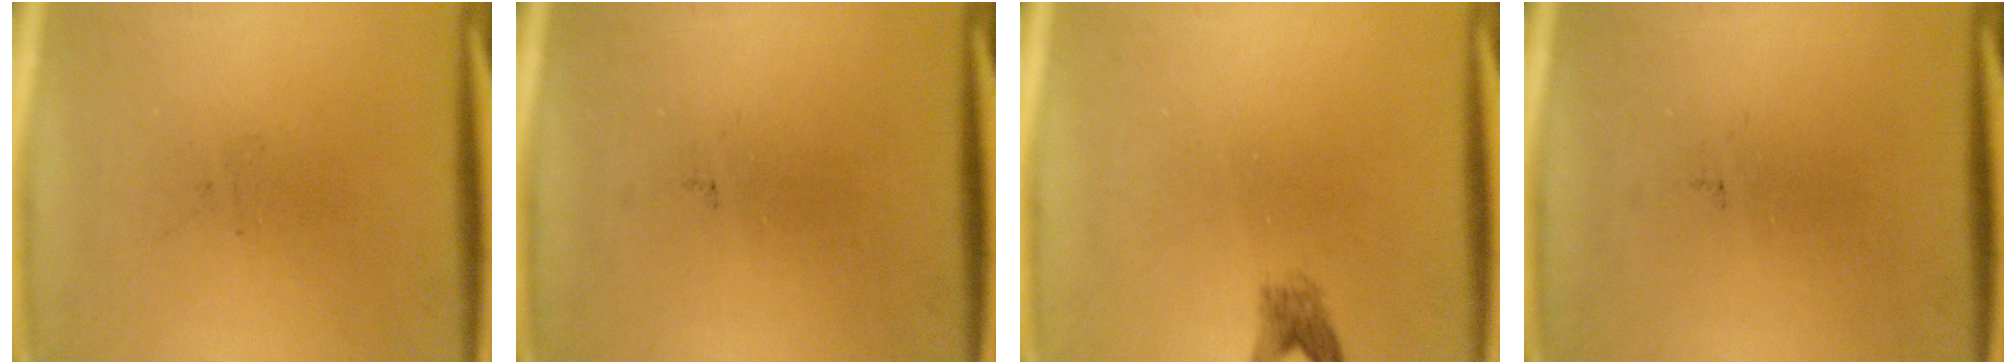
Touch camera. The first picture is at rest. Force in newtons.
{"total": 0.0}
{"total": 1.8}
{"total": 0.0}